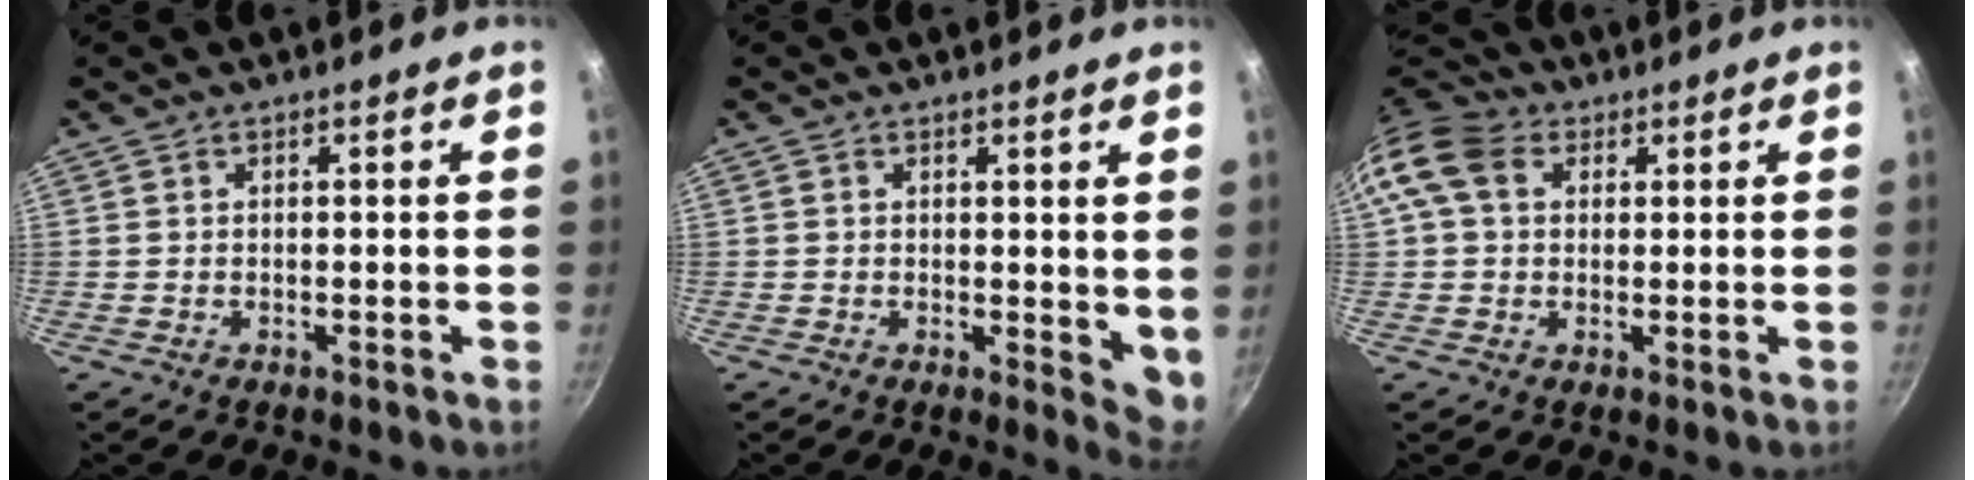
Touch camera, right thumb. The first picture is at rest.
{"total": 5.0, "force": [1.1, 2.5, 4.2], "torque": [-0.048, -0.008, 0.015]}
{"total": 9.5, "force": [2.7, 7.2, 5.6], "torque": [-0.091, 0.013, 0.031]}